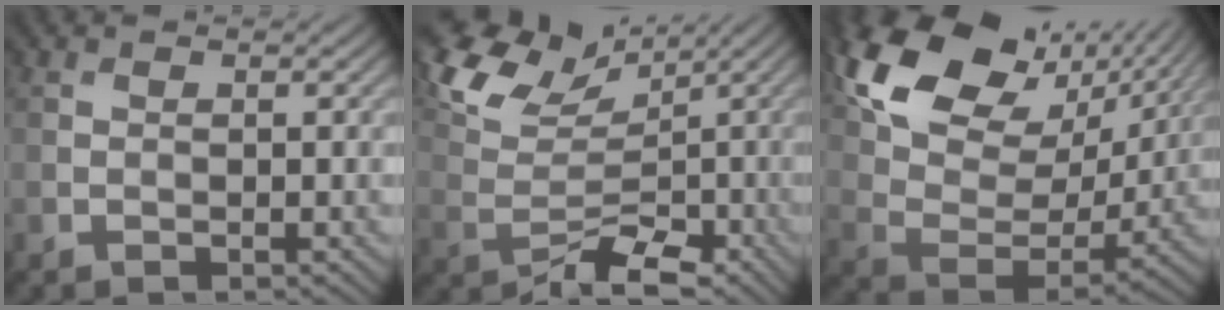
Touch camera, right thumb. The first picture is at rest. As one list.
[{"total": 8.4, "force": [1.9, 5.1, 6.5], "torque": [-0.119, 0.005, 0.036]}, {"total": 16.0, "force": [9.1, 9.0, 9.6], "torque": [-0.214, 0.023, 0.167]}]